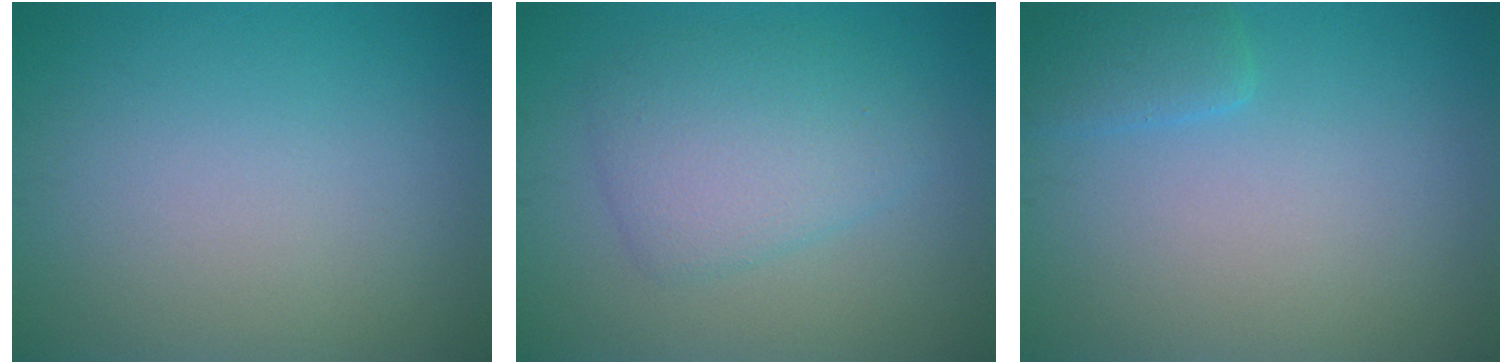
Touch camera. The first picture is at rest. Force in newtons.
{"total": 4.1, "press": 4.1, "slide": 0.1}
{"total": 1.9, "press": 1.8, "slide": 0.3}